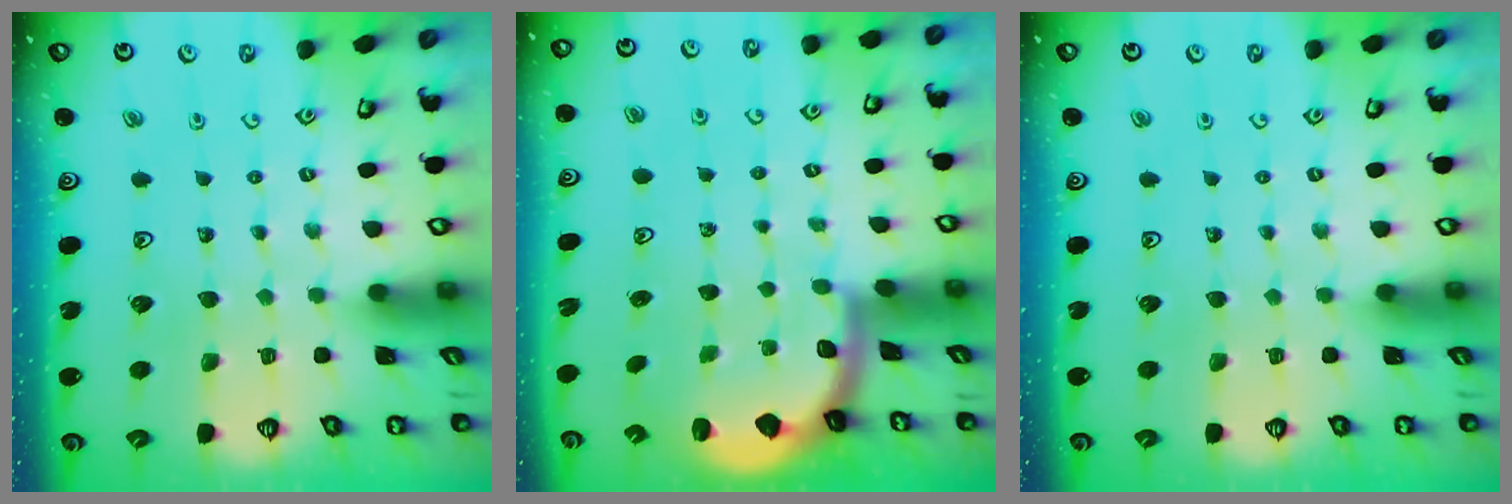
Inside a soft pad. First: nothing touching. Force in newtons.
{"total": 1.9, "press": 1.8, "slide": 0.5}
{"total": 0.0}